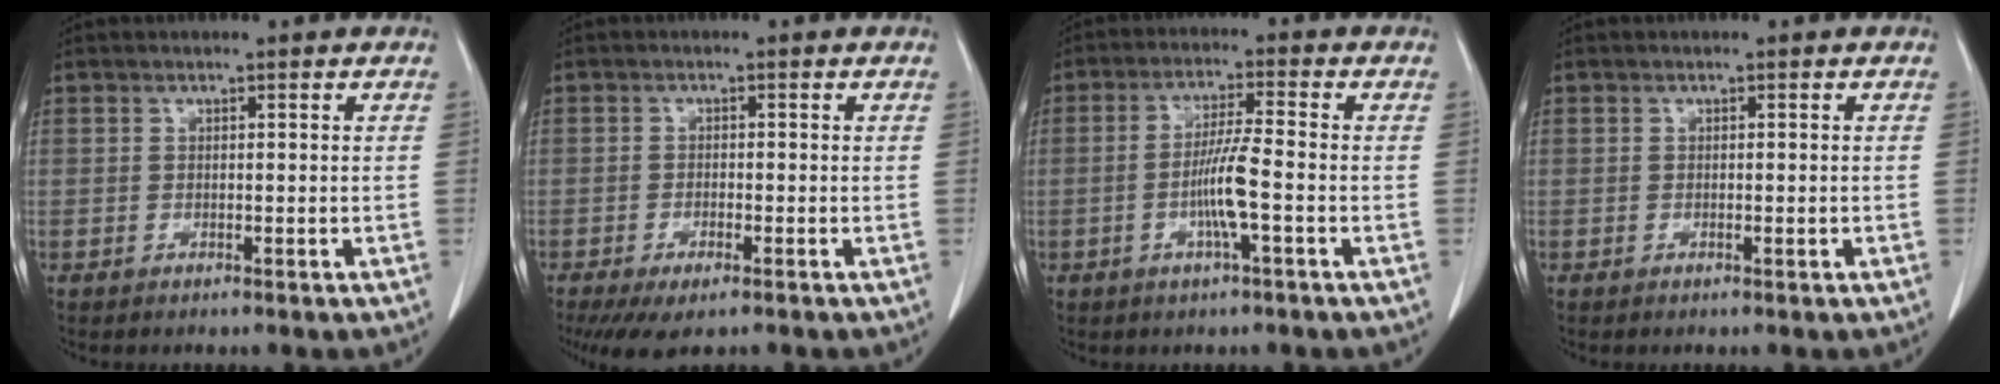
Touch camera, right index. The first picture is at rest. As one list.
[{"total": 5.1, "force": [-3.2, 1.3, 3.7], "torque": [-0.062, -0.013, -0.052]}, {"total": 6.2, "force": [-1.6, -0.3, 6.0], "torque": [-0.119, 0.001, -0.031]}, {"total": 0.5, "force": [-0.1, -0.1, 0.5], "torque": [-0.010, 0.000, 0.002]}]